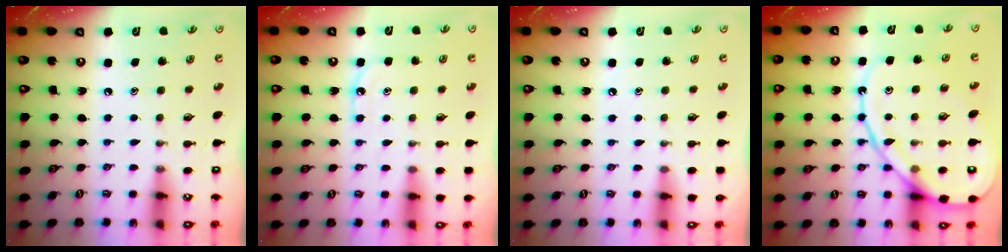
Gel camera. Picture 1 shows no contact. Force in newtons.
{"total": 5.5, "press": 5.4, "slide": 0.7}
{"total": 3.2, "press": 3.1, "slide": 0.5}
{"total": 14.3, "press": 14.3, "slide": 1.3}